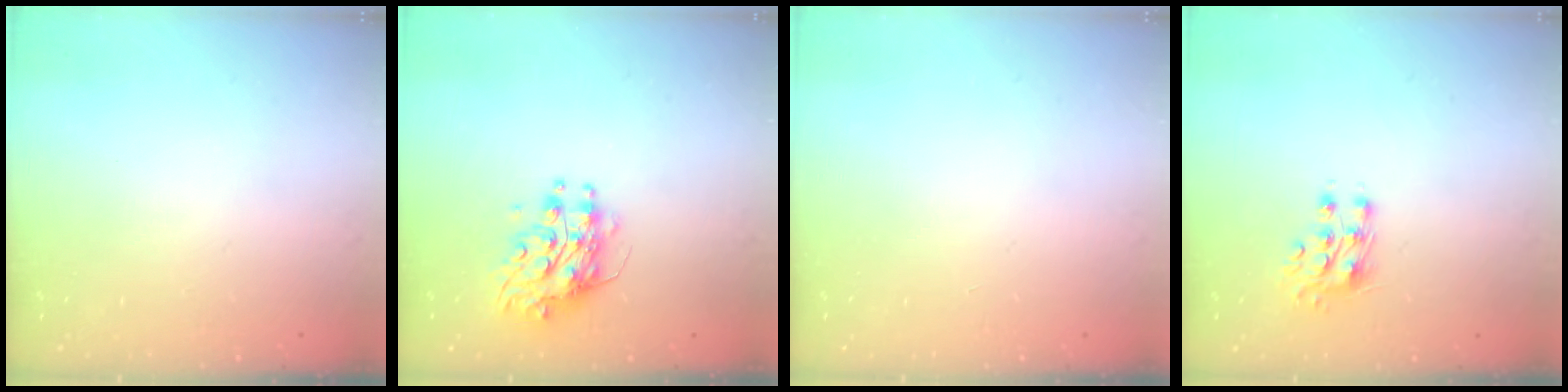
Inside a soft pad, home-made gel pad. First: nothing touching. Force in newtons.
{"total": 8.9, "press": 8.9, "slide": 0.5}
{"total": 0.0}
{"total": 7.8, "press": 7.7, "slide": 0.8}